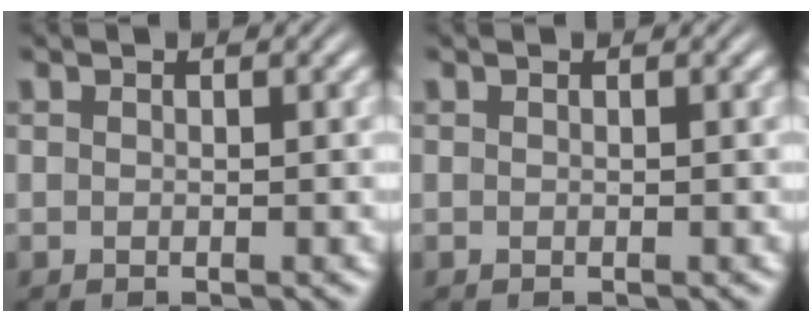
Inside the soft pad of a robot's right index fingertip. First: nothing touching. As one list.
[{"total": 0.0}]